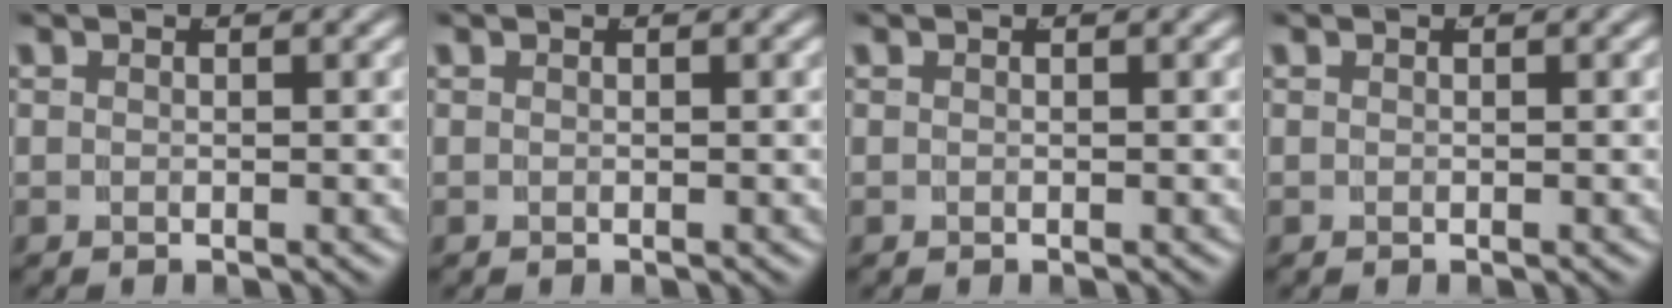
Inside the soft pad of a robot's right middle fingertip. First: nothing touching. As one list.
[{"total": 0.0}, {"total": 0.0}, {"total": 0.0}]